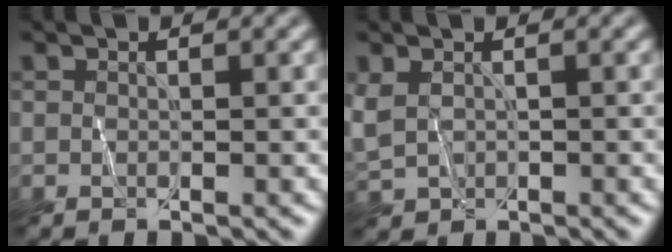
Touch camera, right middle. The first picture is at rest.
{"total": 2.3, "force": [0.3, 1.9, 1.4], "torque": [-0.048, -0.008, 0.014]}